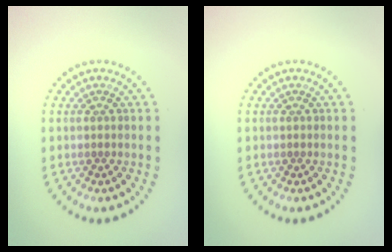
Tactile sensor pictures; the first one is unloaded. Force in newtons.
{"total": 0.0}